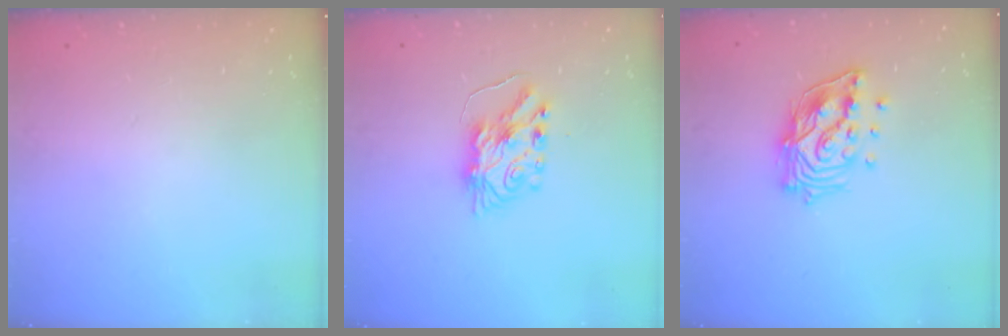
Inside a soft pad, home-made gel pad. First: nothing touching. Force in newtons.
{"total": 7.8, "press": 7.7, "slide": 0.6}
{"total": 16.0, "press": 15.9, "slide": 2.0}